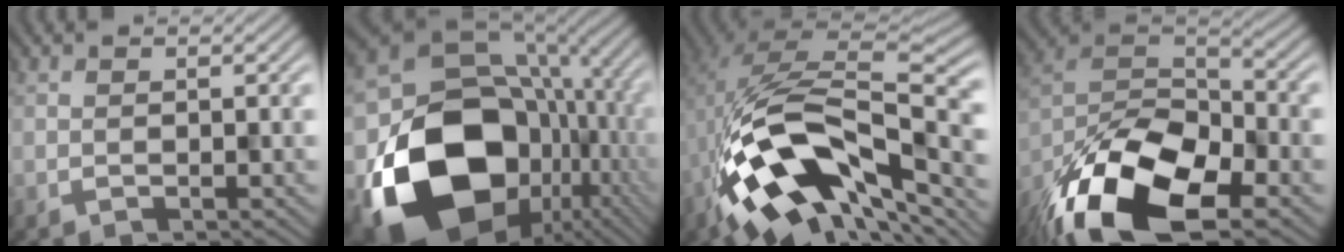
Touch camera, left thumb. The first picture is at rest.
{"total": 20.2, "force": [-5.3, 15.9, 11.2], "torque": [-0.250, -0.062, -0.052]}
{"total": 16.0, "force": [-5.9, 8.4, 12.3], "torque": [-0.203, 0.002, -0.105]}
{"total": 17.3, "force": [-10.9, 7.8, 11.0], "torque": [-0.224, -0.039, -0.192]}